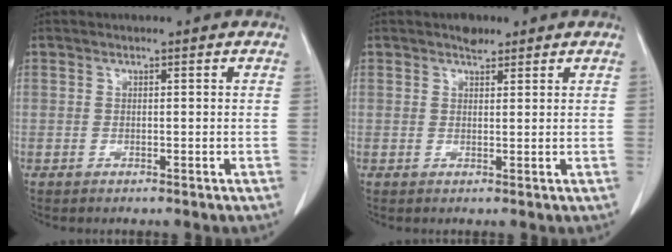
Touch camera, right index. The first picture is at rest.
{"total": 1.8, "force": [1.4, 0.9, 0.6], "torque": [-0.014, 0.002, 0.022]}